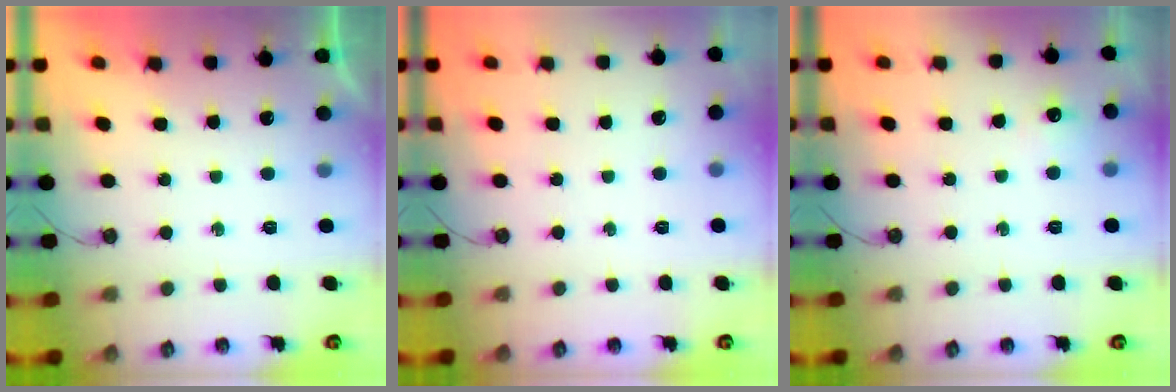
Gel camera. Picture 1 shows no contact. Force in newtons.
{"total": 0.0}
{"total": 5.6, "press": 5.6, "slide": 0.8}